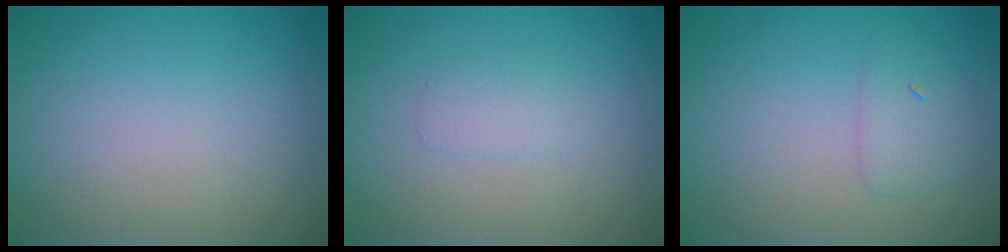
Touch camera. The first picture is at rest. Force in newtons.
{"total": 1.2, "press": 1.2, "slide": 0.0}
{"total": 1.5, "press": 1.5, "slide": 0.1}